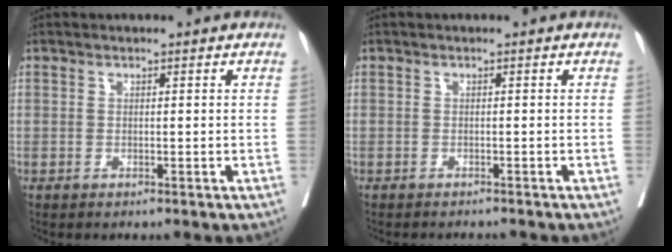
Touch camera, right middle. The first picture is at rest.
{"total": 3.8, "force": [-3.6, 0.5, 1.0], "torque": [-0.005, -0.007, -0.046]}